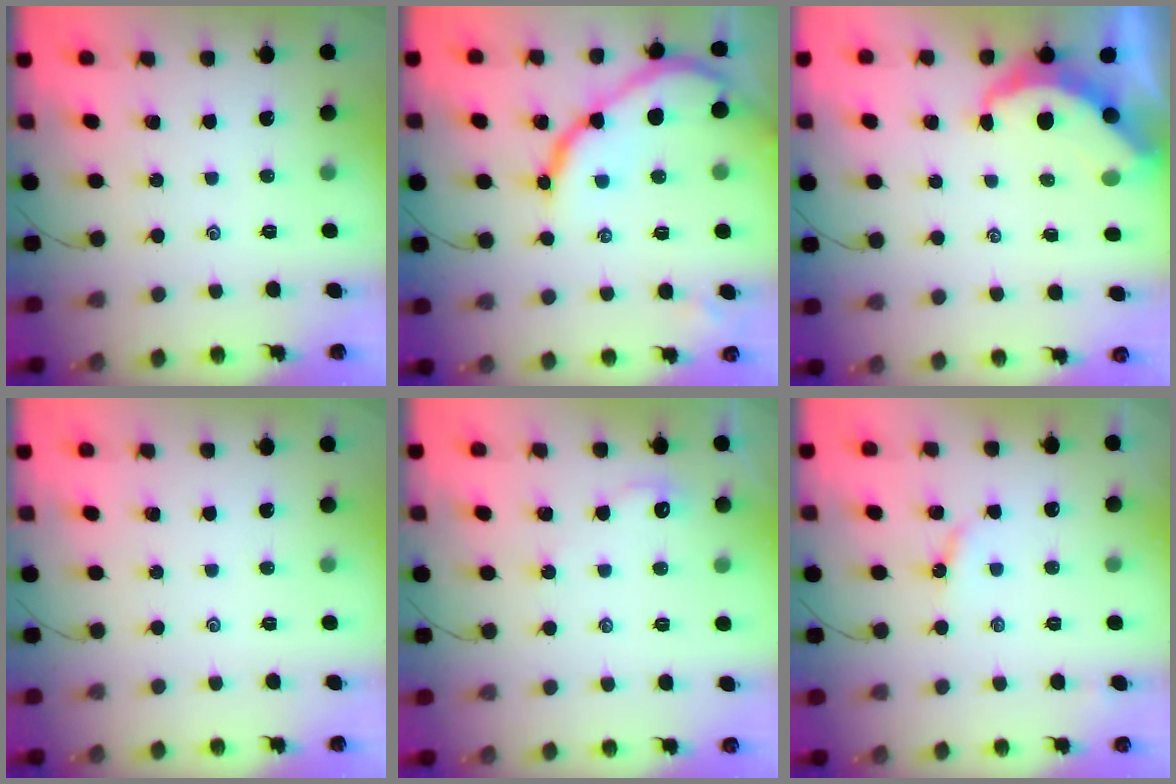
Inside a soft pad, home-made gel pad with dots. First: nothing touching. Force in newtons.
{"total": 12.5, "press": 12.4, "slide": 0.8}
{"total": 6.0, "press": 6.0, "slide": 0.4}
{"total": 0.0}
{"total": 1.8, "press": 1.8, "slide": 0.3}
{"total": 4.5, "press": 4.5, "slide": 0.6}